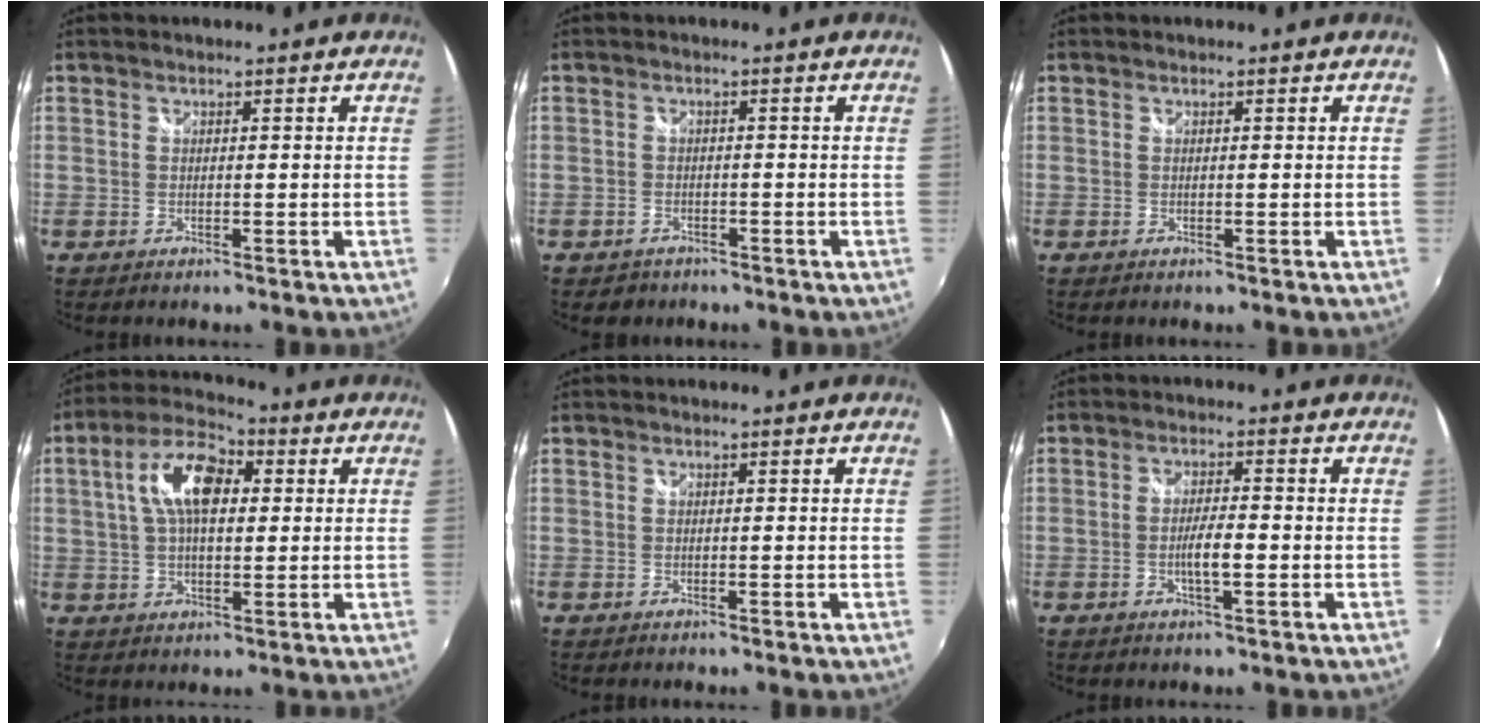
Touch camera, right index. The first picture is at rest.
{"total": 2.7, "force": [-1.8, 1.9, 0.3], "torque": [-0.016, 0.000, -0.029]}
{"total": 0.0}
{"total": 11.1, "force": [2.6, 5.5, 9.3], "torque": [-0.174, 0.027, 0.040]}
{"total": 0.0}
{"total": 3.8, "force": [-1.1, 0.5, 3.6], "torque": [-0.068, 0.002, -0.019]}